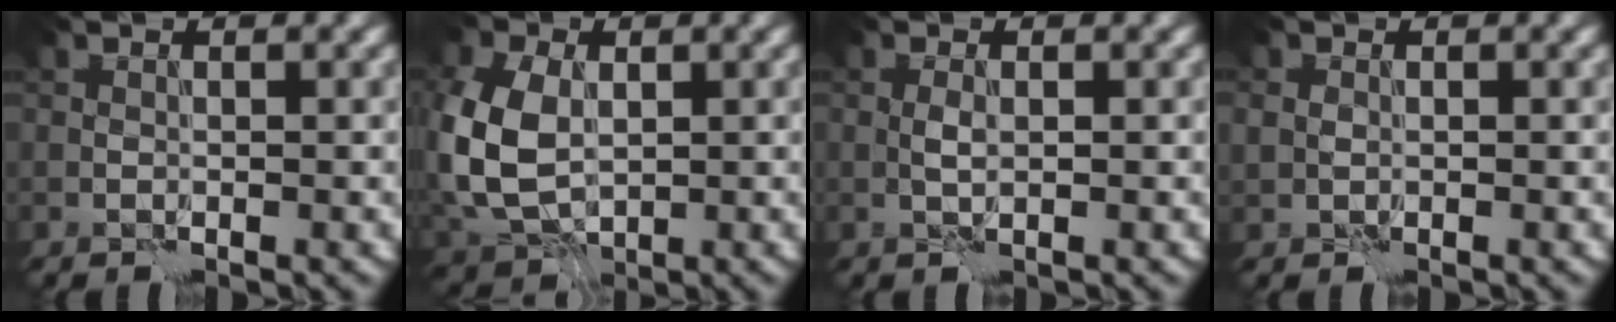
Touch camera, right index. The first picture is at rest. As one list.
[{"total": 8.3, "force": [0.2, 5.9, 5.8], "torque": [-0.154, 0.001, 0.000]}, {"total": 0.6, "force": [0.0, 0.1, 0.6], "torque": [-0.014, 0.001, 0.000]}, {"total": 0.8, "force": [0.0, 0.8, 0.1], "torque": [0.001, -0.003, -0.001]}]